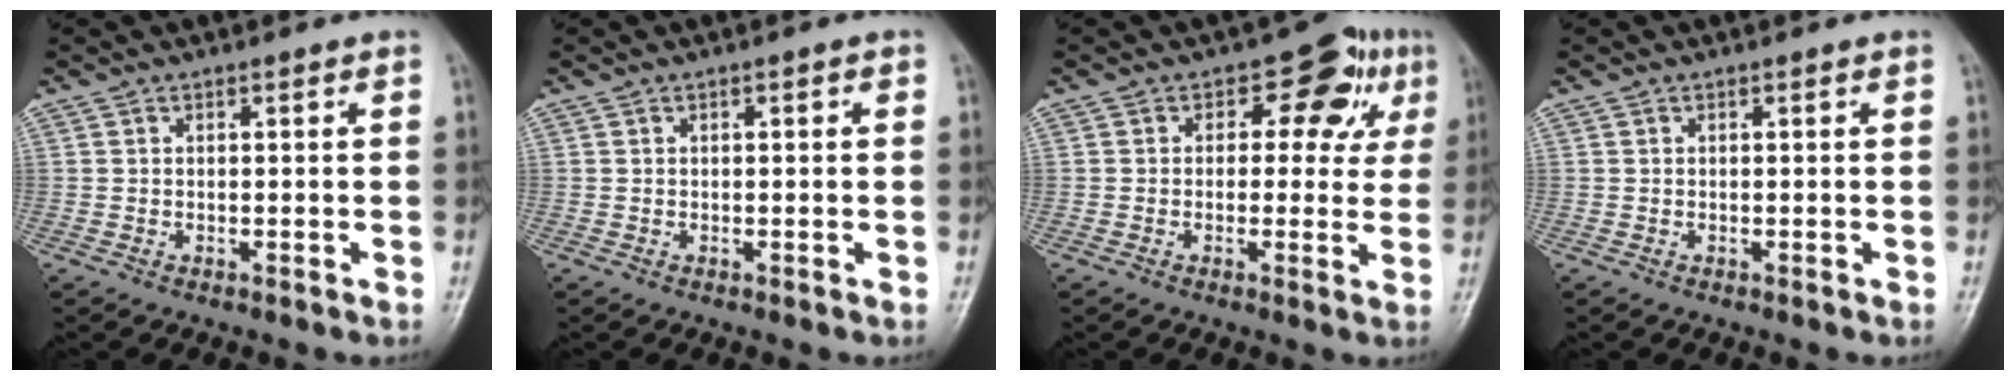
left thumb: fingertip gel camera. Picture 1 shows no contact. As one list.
[{"total": 0.7, "force": [0.2, 0.3, 0.6], "torque": [-0.006, 0.002, 0.002]}, {"total": 8.4, "force": [2.5, 5.8, 5.4], "torque": [-0.013, 0.009, 0.019]}, {"total": 0.0}]